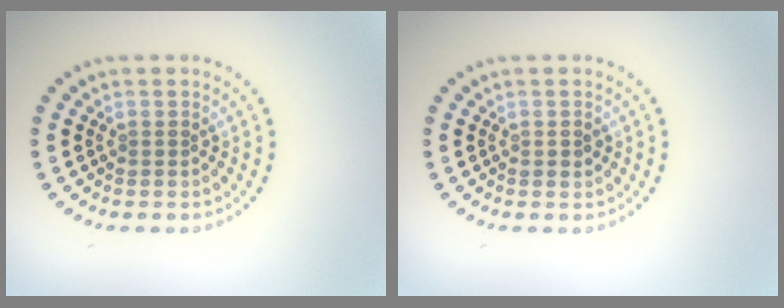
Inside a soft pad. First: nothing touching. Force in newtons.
{"total": 0.9, "press": 0.9, "slide": 0.1}